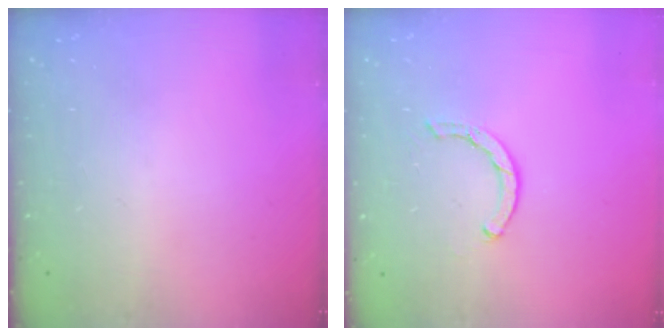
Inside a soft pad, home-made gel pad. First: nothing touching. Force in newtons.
{"total": 1.6, "press": 1.6, "slide": 0.1}